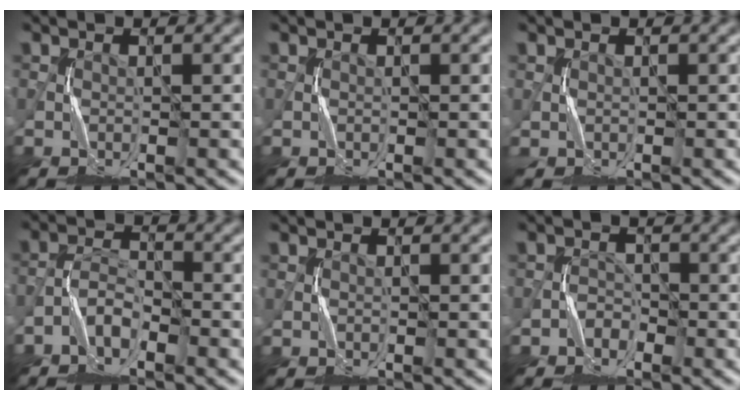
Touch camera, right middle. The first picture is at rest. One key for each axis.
{"total": 0.0}
{"total": 0.0}
{"total": 2.8, "fx": -1.9, "fy": 1.2, "fz": 1.6, "tx": -0.029, "ty": 0.012, "tz": -0.044}
{"total": 0.0}
{"total": 1.3, "fx": -0.9, "fy": 0.8, "fz": 0.4, "tx": -0.003, "ty": 0.009, "tz": -0.017}